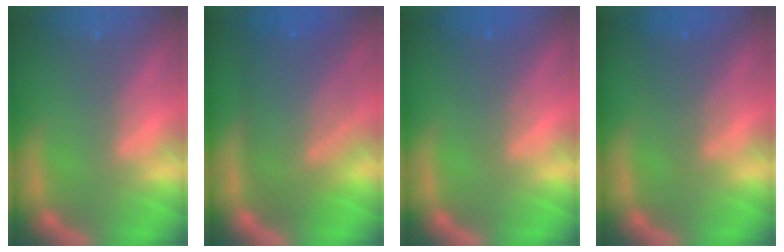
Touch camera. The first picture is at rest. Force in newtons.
{"total": 9.1}
{"total": 2.5}
{"total": 3.0}